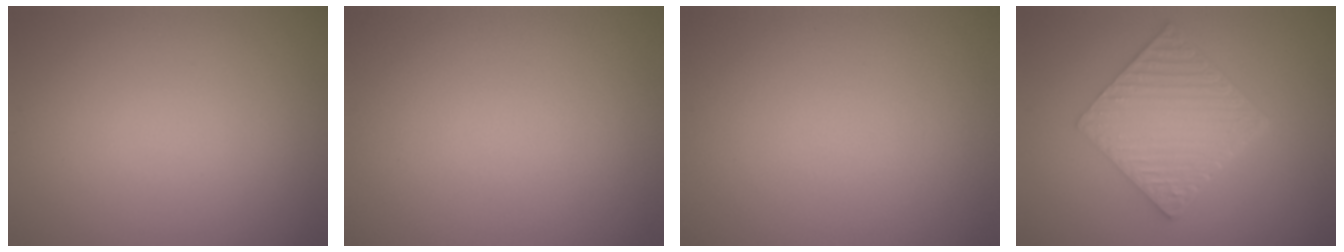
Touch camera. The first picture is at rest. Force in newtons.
{"total": 0.0}
{"total": 0.0}
{"total": 6.7, "press": 4.8, "slide": 4.7}